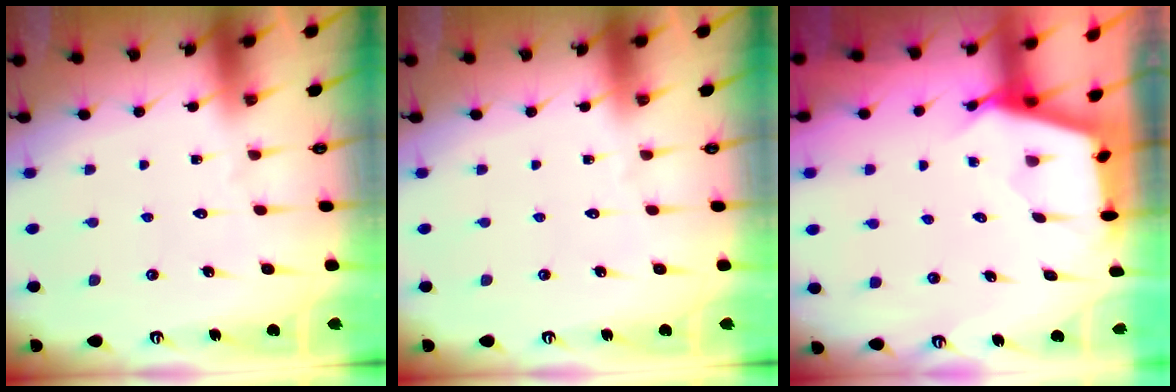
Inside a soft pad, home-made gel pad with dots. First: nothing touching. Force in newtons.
{"total": 0.0}
{"total": 2.7, "press": 2.7, "slide": 0.3}